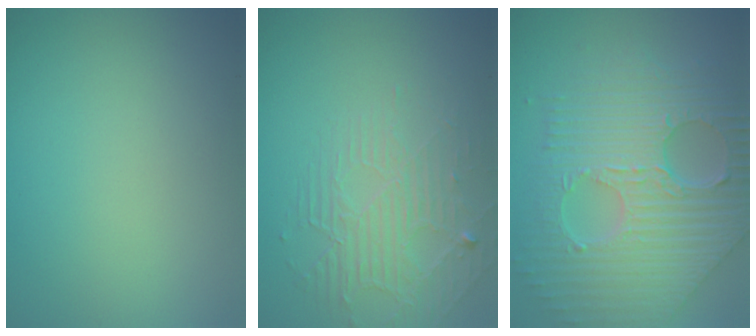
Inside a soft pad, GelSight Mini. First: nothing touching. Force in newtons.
{"total": 2.3, "press": 1.7, "slide": 1.6}
{"total": 10.2, "press": 7.0, "slide": 7.4}